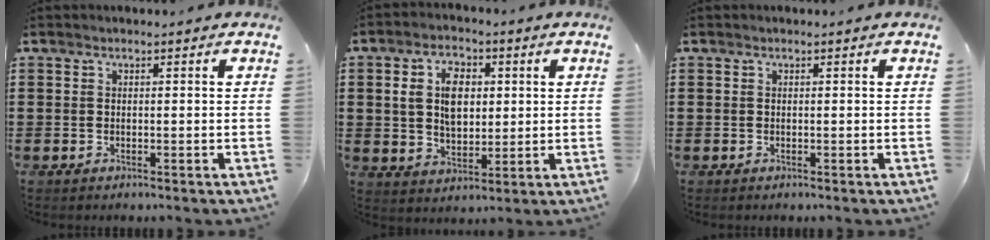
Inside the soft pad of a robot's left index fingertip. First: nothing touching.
{"total": 7.3, "force": [1.7, 4.7, 5.3], "torque": [-0.108, 0.009, 0.023]}
{"total": 0.0}